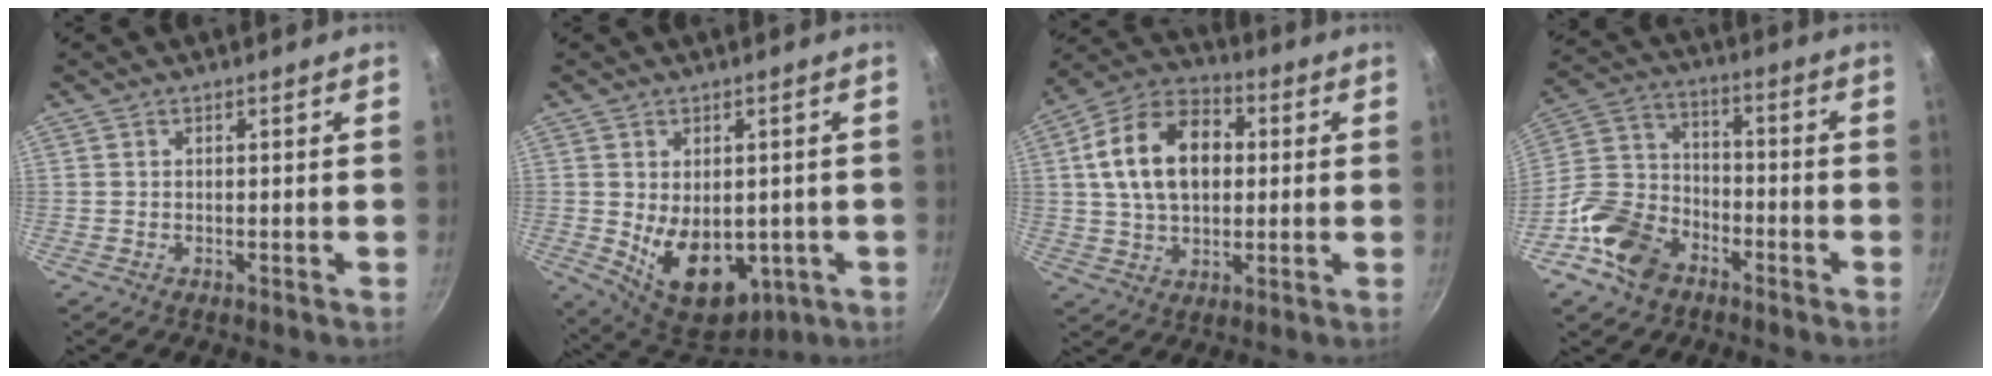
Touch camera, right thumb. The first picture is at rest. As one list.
[{"total": 14.0, "force": [-2.3, 9.2, 10.3], "torque": [-0.122, -0.019, -0.004]}, {"total": 16.8, "force": [2.5, 11.3, 12.1], "torque": [-0.182, 0.021, 0.029]}, {"total": 13.8, "force": [-7.5, 9.4, 6.7], "torque": [-0.109, 0.052, -0.157]}]